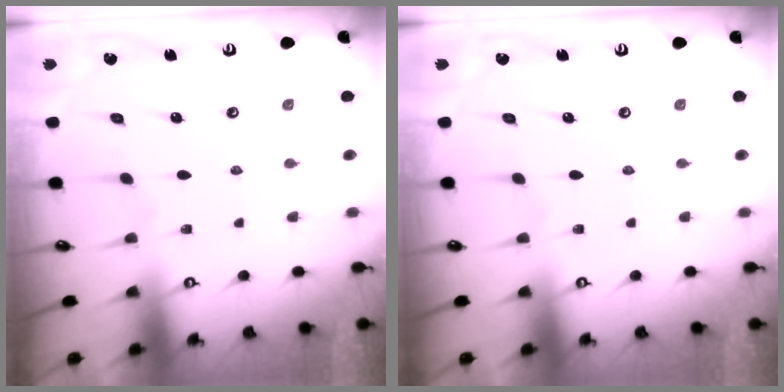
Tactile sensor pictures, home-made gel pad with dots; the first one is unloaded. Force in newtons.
{"total": 0.0}